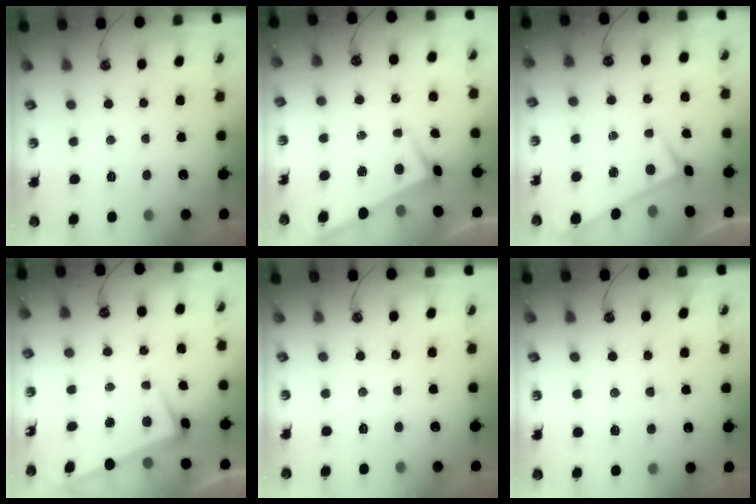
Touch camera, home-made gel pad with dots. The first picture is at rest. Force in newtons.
{"total": 3.1, "press": 3.1, "slide": 0.1}
{"total": 0.0}
{"total": 3.0, "press": 2.8, "slide": 0.8}
{"total": 0.0}
{"total": 4.1, "press": 4.0, "slide": 0.9}